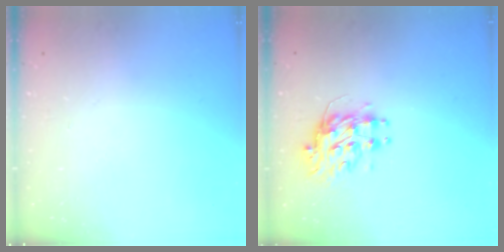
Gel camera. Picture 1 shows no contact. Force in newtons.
{"total": 9.0, "press": 9.0, "slide": 0.7}